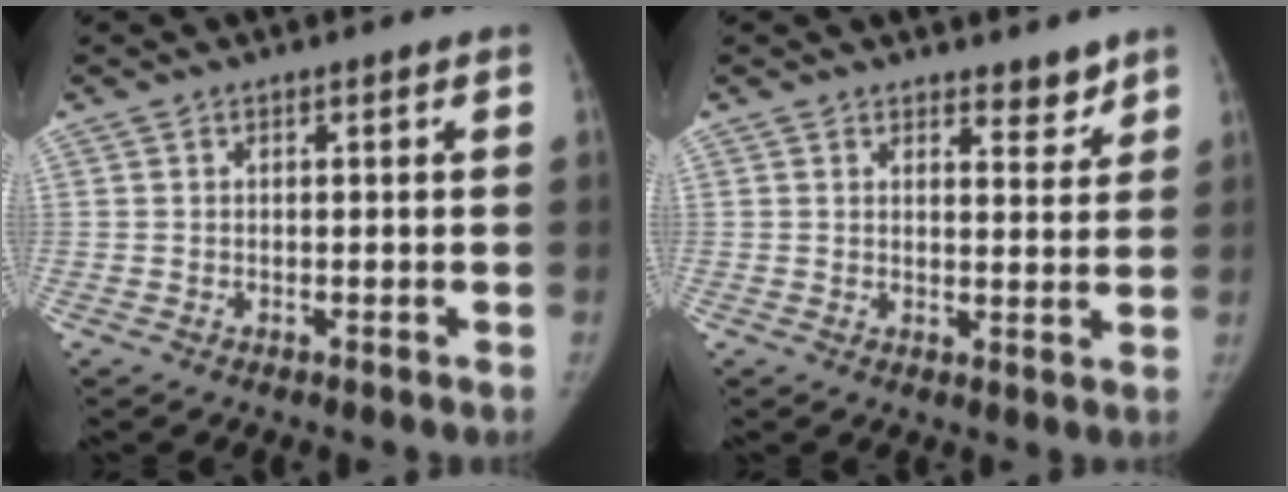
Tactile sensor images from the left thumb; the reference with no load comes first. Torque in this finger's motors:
{"motor_torque": [-0.04, -0.04, 0.34, -0.17, 0.05]}